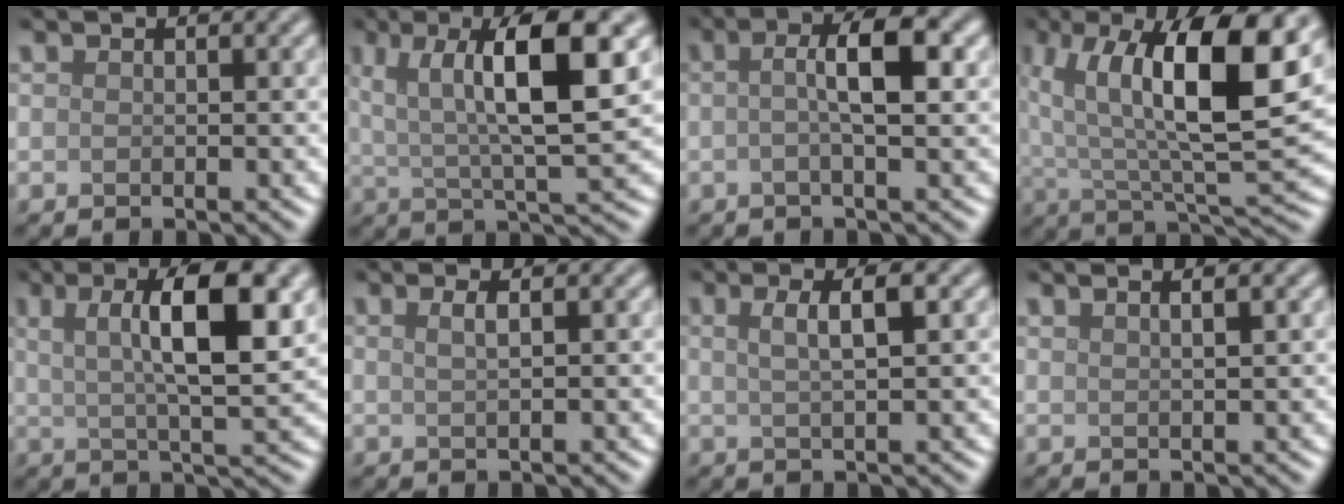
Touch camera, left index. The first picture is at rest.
{"total": 9.9, "force": [3.2, 2.4, 9.1], "torque": [-0.143, 0.002, 0.057]}
{"total": 4.6, "force": [0.4, 0.9, 4.5], "torque": [-0.067, 0.012, 0.002]}
{"total": 13.2, "force": [4.7, 4.2, 11.6], "torque": [-0.190, 0.009, 0.077]}
{"total": 9.3, "force": [2.7, 2.4, 8.5], "torque": [-0.117, 0.005, 0.042]}
{"total": 1.6, "force": [0.6, 0.6, 1.4], "torque": [-0.017, 0.005, 0.004]}
{"total": 3.3, "force": [0.9, 0.9, 3.1], "torque": [-0.040, 0.007, 0.011]}
{"total": 2.4, "force": [1.4, 1.0, 1.8], "torque": [-0.005, 0.006, -0.003]}